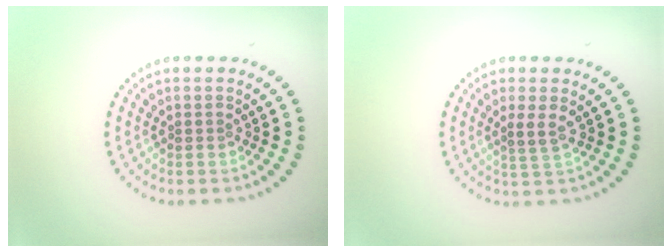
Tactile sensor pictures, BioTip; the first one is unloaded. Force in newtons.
{"total": 1.6, "press": 1.2, "slide": 1.0}